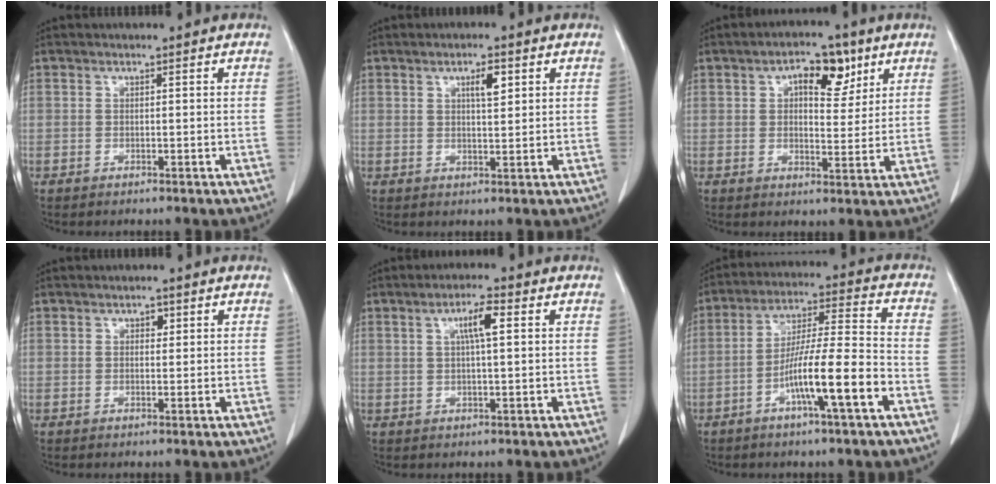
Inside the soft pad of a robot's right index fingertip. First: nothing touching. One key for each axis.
{"total": 3.8, "fx": 1.6, "fy": 1.2, "fz": 3.3, "tx": -0.058, "ty": 0.002, "tz": 0.029}
{"total": 8.3, "fx": 3.8, "fy": 4.0, "fz": 6.3, "tx": -0.096, "ty": 0.019, "tz": 0.060}
{"total": 1.7, "fx": 0.6, "fy": 1.2, "fz": 1.1, "tx": -0.025, "ty": 0.008, "tz": 0.012}
{"total": 4.9, "fx": 1.5, "fy": 0.9, "fz": 4.6, "tx": -0.087, "ty": 0.008, "tz": 0.028}
{"total": 12.6, "fx": -5.2, "fy": 0.4, "fz": 11.5, "tx": -0.206, "ty": 0.006, "tz": -0.090}